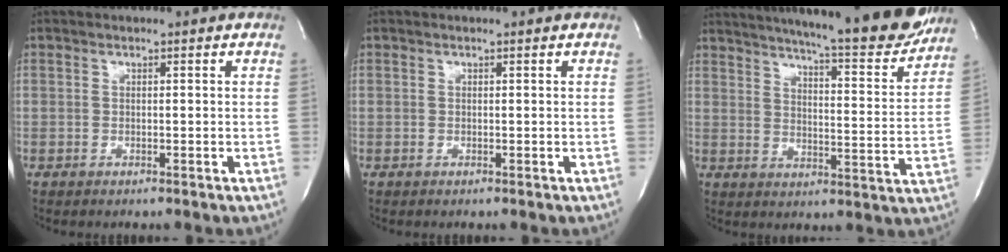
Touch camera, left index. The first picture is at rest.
{"total": 0.0}
{"total": 22.9, "force": [20.4, 1.8, 10.3], "torque": [-0.161, -0.050, 0.260]}